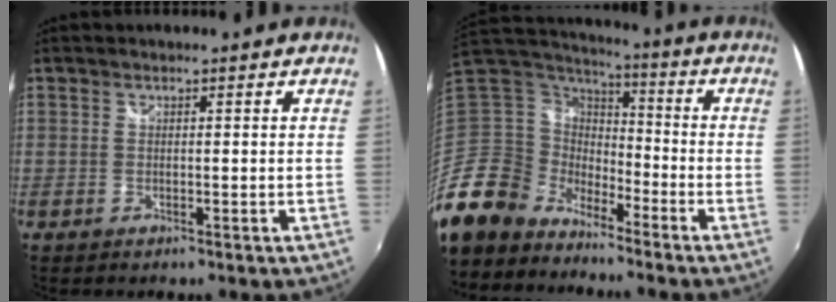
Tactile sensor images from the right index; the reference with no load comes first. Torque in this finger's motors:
{"motor_torque": [-0.80, -0.86, -0.90, -0.21]}